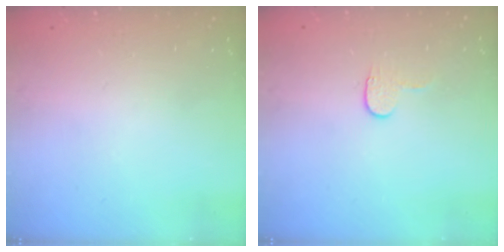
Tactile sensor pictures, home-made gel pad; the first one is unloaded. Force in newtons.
{"total": 3.6, "press": 3.6, "slide": 0.4}